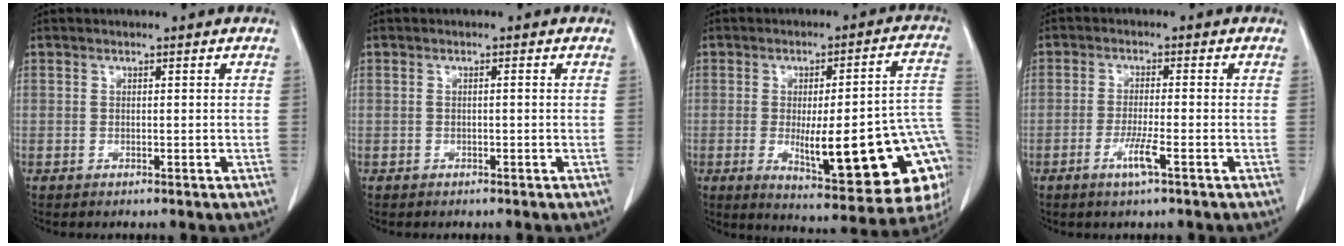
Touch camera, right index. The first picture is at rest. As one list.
[{"total": 0.5, "force": [0.0, 0.0, 0.5], "torque": [-0.010, 0.001, 0.000]}, {"total": 24.1, "force": [-5.9, 4.8, 22.8], "torque": [-0.214, 0.007, -0.058]}, {"total": 4.1, "force": [-2.0, -0.2, 3.6], "torque": [-0.071, -0.009, -0.039]}]